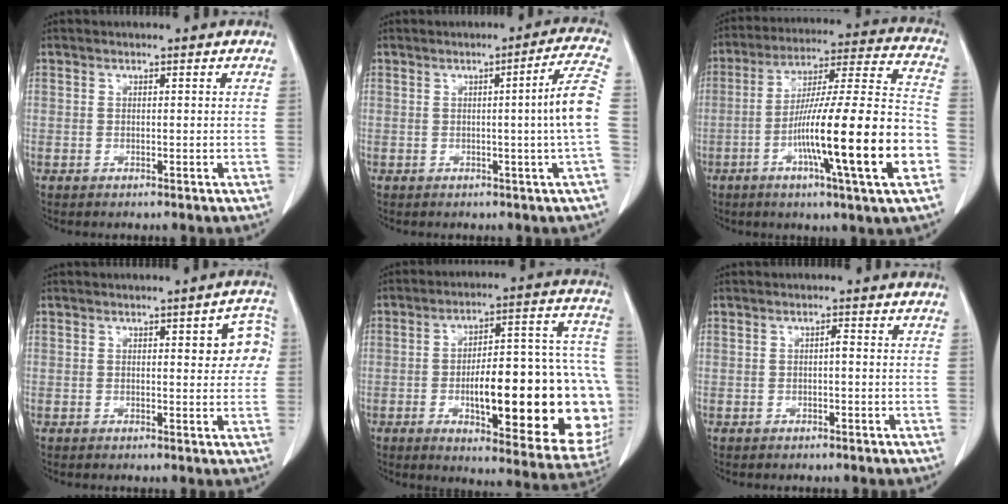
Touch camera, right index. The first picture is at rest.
{"total": 7.3, "force": [-0.4, -1.7, 7.1], "torque": [-0.093, 0.000, -0.006]}
{"total": 21.6, "force": [-6.7, 0.3, 20.5], "torque": [-0.316, -0.007, -0.110]}
{"total": 5.6, "force": [1.3, 1.8, 5.1], "torque": [-0.049, 0.016, 0.010]}
{"total": 27.7, "force": [-5.0, 6.8, 26.3], "torque": [-0.274, 0.023, -0.053]}
{"total": 0.8, "force": [-0.1, 0.2, 0.7], "torque": [-0.011, 0.003, -0.002]}